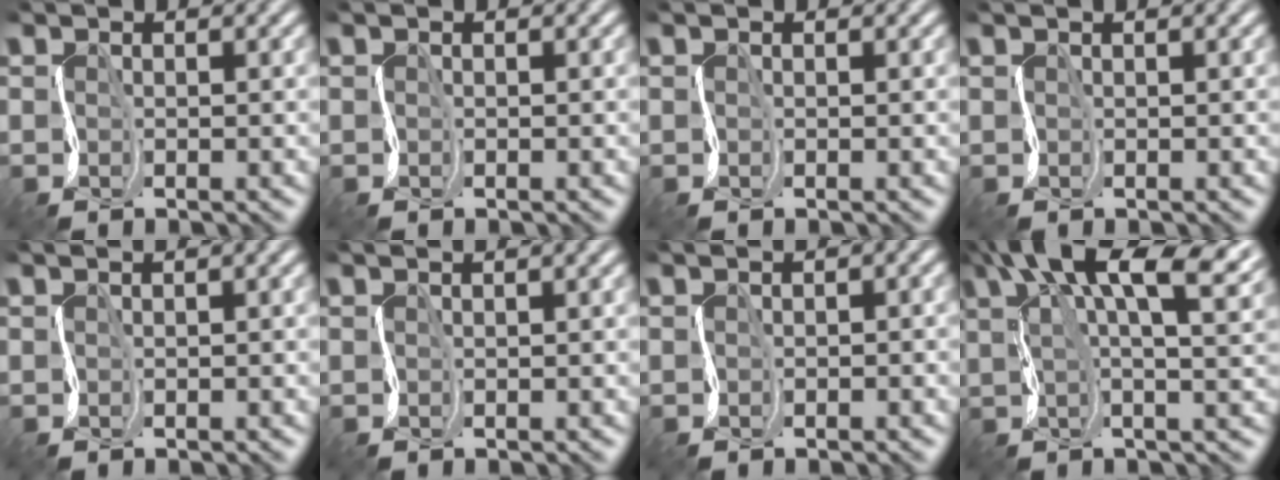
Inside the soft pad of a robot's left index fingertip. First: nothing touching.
{"total": 0.0}
{"total": 0.0}
{"total": 2.5, "force": [1.4, 0.9, 1.9], "torque": [-0.032, 0.014, 0.013]}
{"total": 3.9, "force": [1.5, 1.8, 3.1], "torque": [-0.051, 0.020, 0.018]}
{"total": 4.8, "force": [2.2, 2.2, 3.7], "torque": [-0.053, 0.026, 0.021]}
{"total": 4.1, "force": [1.1, 2.2, 3.3], "torque": [-0.050, 0.015, 0.009]}
{"total": 12.4, "force": [6.8, 4.0, 9.6], "torque": [-0.162, 0.030, 0.100]}